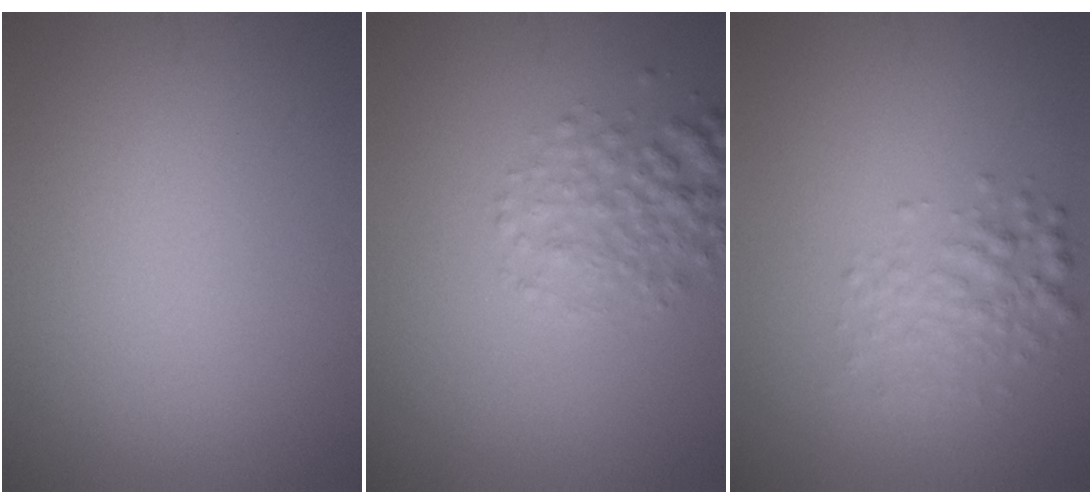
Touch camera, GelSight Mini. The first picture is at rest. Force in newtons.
{"total": 2.9, "press": 2.9, "slide": 0.2}
{"total": 2.4, "press": 2.4, "slide": 0.1}